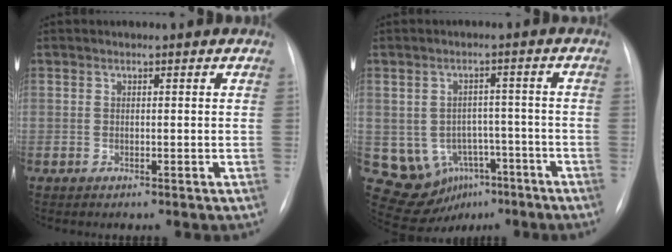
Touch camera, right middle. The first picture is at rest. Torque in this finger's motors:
{"motor_torque": [-0.20, -0.15, -0.01, -0.02]}